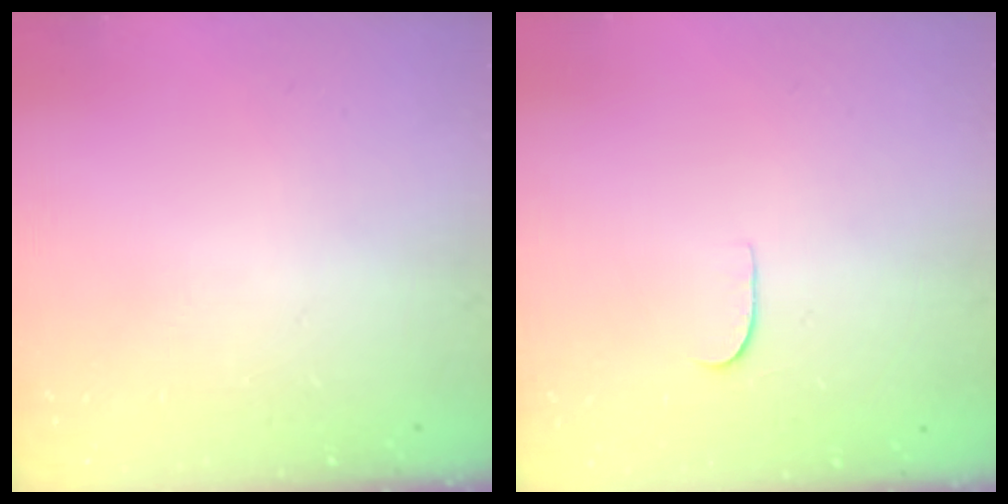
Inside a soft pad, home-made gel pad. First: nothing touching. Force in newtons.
{"total": 4.3, "press": 4.3, "slide": 0.2}